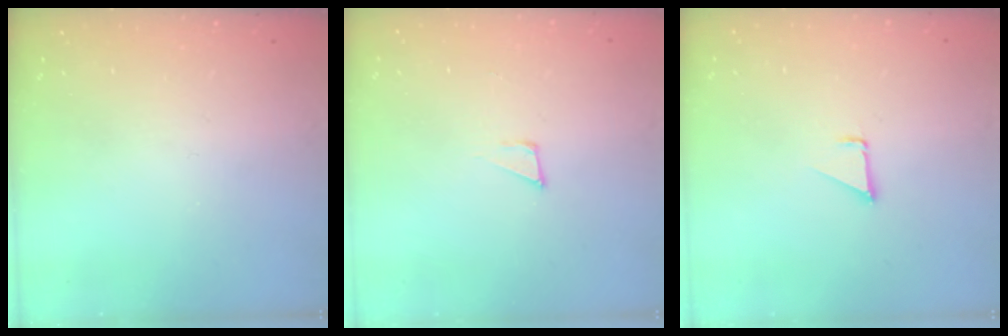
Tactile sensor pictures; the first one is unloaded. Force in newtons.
{"total": 4.2, "press": 4.2, "slide": 0.4}
{"total": 1.5, "press": 1.5, "slide": 0.1}